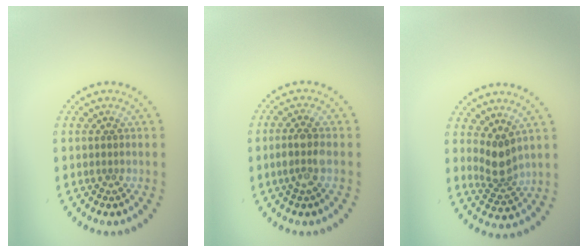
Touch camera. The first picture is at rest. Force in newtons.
{"total": 2.3, "press": 2.0, "slide": 1.1}
{"total": 2.9, "press": 2.2, "slide": 1.9}